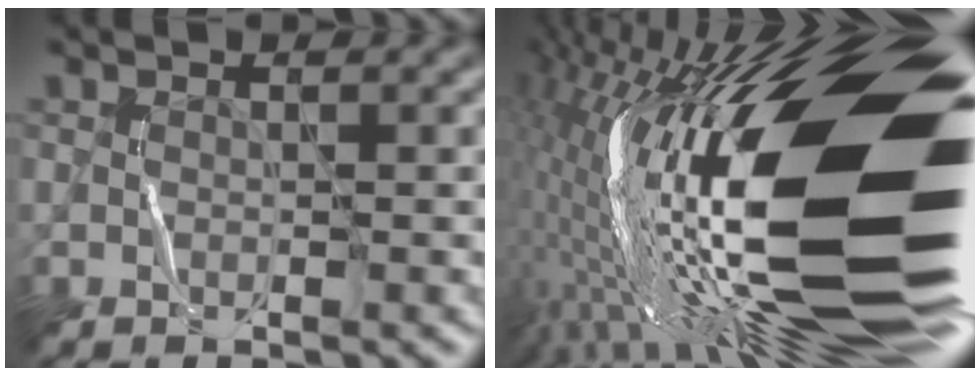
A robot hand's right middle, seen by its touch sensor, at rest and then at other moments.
{"total": 22.6, "force": [-0.3, 7.2, 21.4], "torque": [-0.369, 0.010, -0.027]}